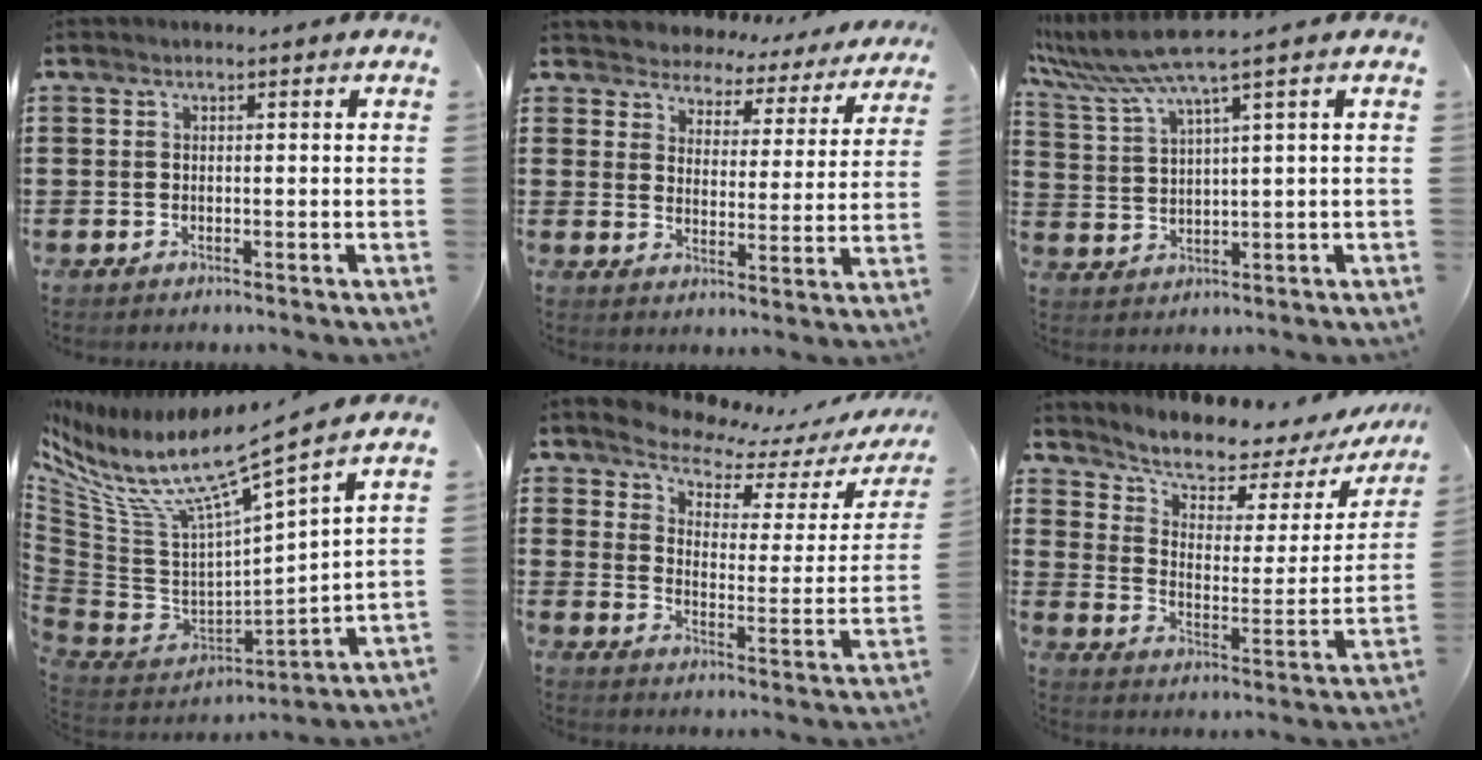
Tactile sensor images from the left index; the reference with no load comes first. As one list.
[{"total": 3.5, "force": [3.3, 1.1, -0.4], "torque": [-0.018, -0.028, 0.051]}, {"total": 6.1, "force": [4.5, -0.5, 4.2], "torque": [-0.107, -0.023, 0.075]}, {"total": 10.1, "force": [6.9, 1.1, 7.3], "torque": [-0.181, -0.062, 0.104]}, {"total": 4.8, "force": [4.6, 0.9, 1.0], "torque": [-0.050, -0.035, 0.075]}, {"total": 5.1, "force": [4.3, 1.7, 2.0], "torque": [-0.057, -0.035, 0.067]}]